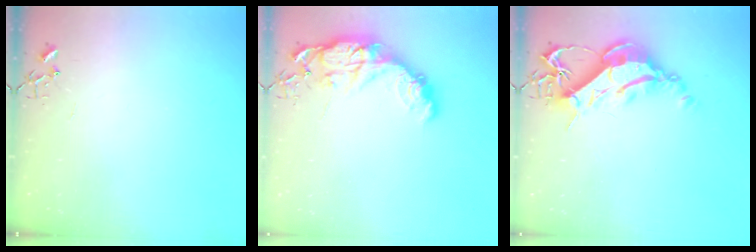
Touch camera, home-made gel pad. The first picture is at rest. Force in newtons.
{"total": 13.9, "press": 13.9, "slide": 1.1}
{"total": 14.2, "press": 14.1, "slide": 1.5}